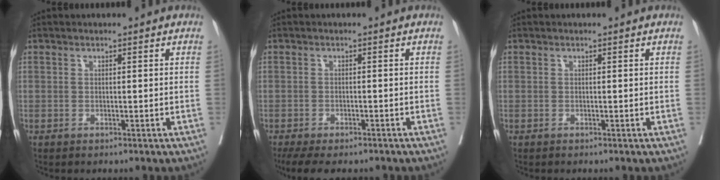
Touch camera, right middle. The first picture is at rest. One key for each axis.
{"total": 8.9, "fx": -7.1, "fy": 3.0, "fz": 4.3, "tx": -0.065, "ty": -0.009, "tz": -0.103}
{"total": 0.0}